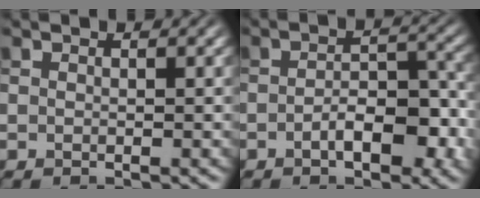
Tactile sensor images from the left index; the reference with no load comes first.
{"total": 5.0, "force": [-1.8, 2.4, 4.0], "torque": [-0.061, 0.005, -0.026]}